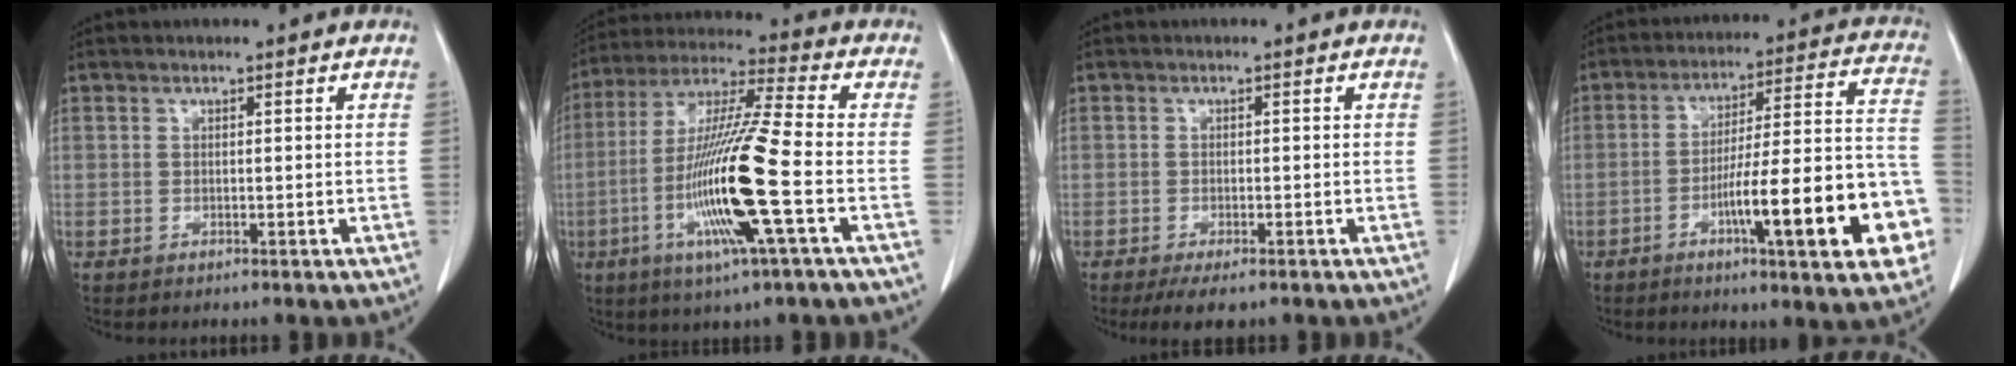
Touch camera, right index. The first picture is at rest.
{"total": 16.6, "force": [-4.5, -0.2, 16.0], "torque": [-0.324, -0.014, -0.094]}
{"total": 3.5, "force": [-2.4, 1.1, 2.3], "torque": [-0.037, -0.006, -0.035]}
{"total": 19.8, "force": [-7.1, 2.3, 18.4], "torque": [-0.212, 0.021, -0.097]}